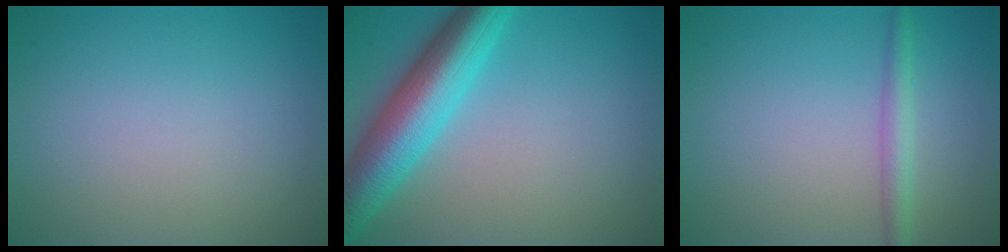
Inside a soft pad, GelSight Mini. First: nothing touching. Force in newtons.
{"total": 7.7, "press": 7.7, "slide": 0.2}
{"total": 2.2, "press": 2.2, "slide": 0.1}